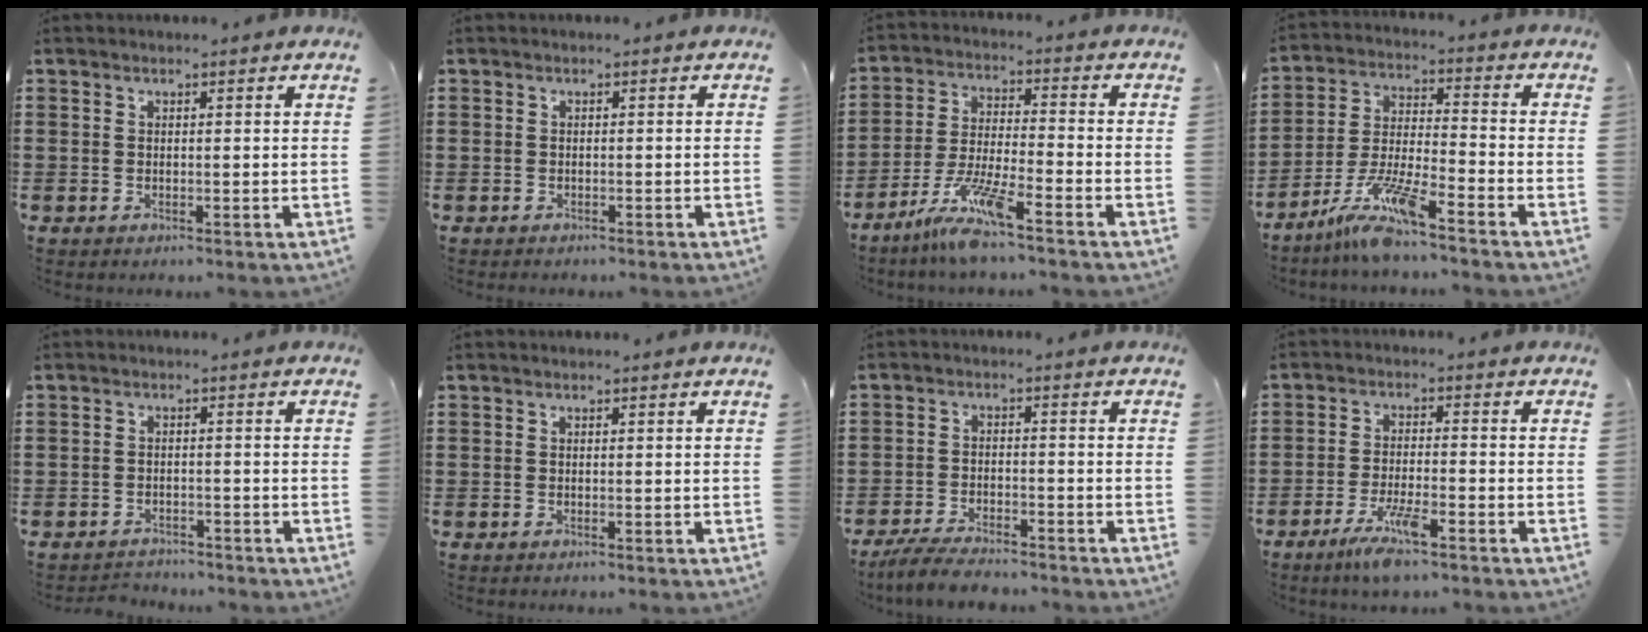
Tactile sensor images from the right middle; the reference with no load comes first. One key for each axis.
{"total": 0.6, "fx": -0.5, "fy": 0.4, "fz": -0.1, "tx": 0.002, "ty": 0.003, "tz": -0.012}
{"total": 8.6, "fx": -6.4, "fy": 0.4, "fz": 5.7, "tx": -0.121, "ty": -0.012, "tz": -0.124}
{"total": 9.6, "fx": -7.6, "fy": 0.5, "fz": 5.8, "tx": -0.126, "ty": -0.007, "tz": -0.151}
{"total": 2.0, "fx": -2.0, "fy": 0.4, "fz": -0.2, "tx": -0.002, "ty": 0.000, "tz": -0.045}
{"total": 0.0}
{"total": 4.5, "fx": -4.3, "fy": 0.5, "fz": 1.4, "tx": -0.036, "ty": -0.003, "tz": -0.089}
{"total": 5.9, "fx": -3.8, "fy": 0.8, "fz": 4.4, "tx": -0.089, "ty": -0.009, "tz": -0.069}